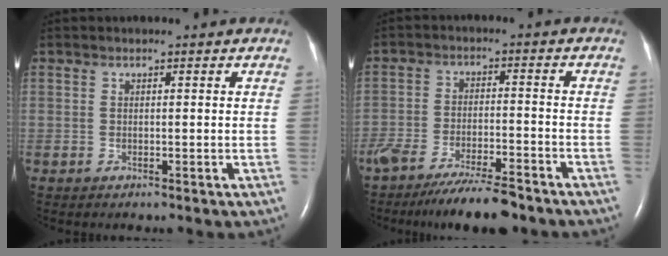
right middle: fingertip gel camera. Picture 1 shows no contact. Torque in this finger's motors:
{"motor_torque": [0.92, -0.92, 0.15, 0.09]}